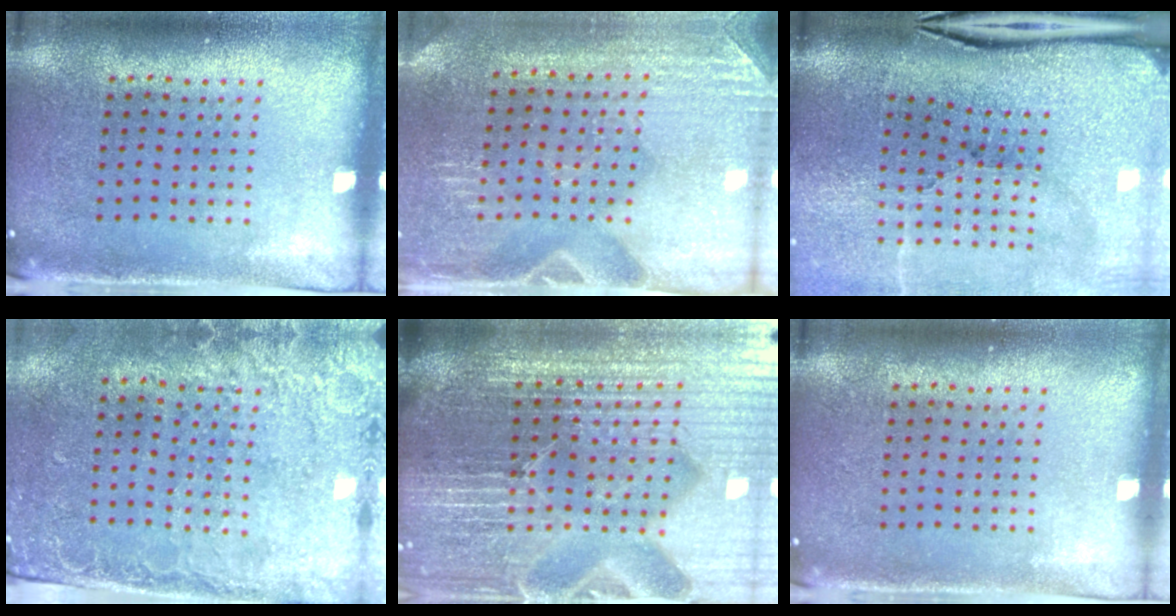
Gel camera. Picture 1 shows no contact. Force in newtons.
{"total": 3.0, "press": 2.9, "slide": 0.6}
{"total": 5.0, "press": 3.9, "slide": 3.2}
{"total": 2.7, "press": 2.2, "slide": 1.5}
{"total": 7.2, "press": 6.3, "slide": 3.5}
{"total": 0.0}